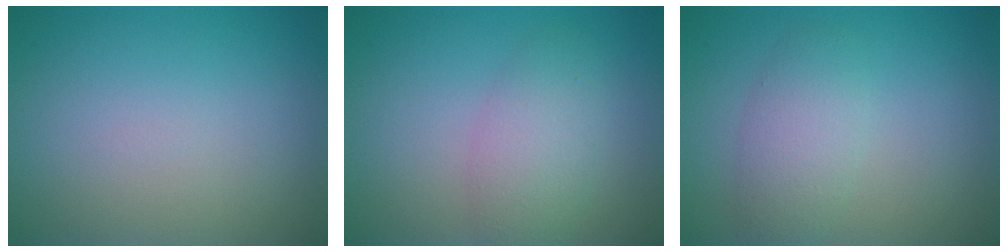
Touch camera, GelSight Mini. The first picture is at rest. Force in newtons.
{"total": 3.4, "press": 3.4, "slide": 0.0}
{"total": 3.0, "press": 3.0, "slide": 0.1}